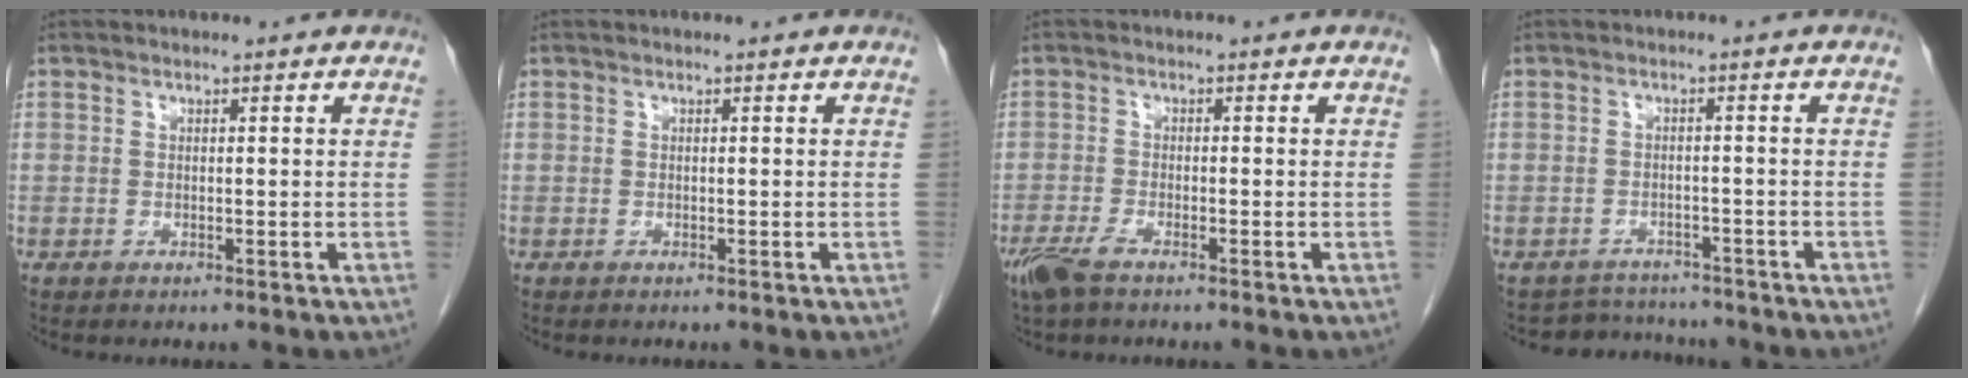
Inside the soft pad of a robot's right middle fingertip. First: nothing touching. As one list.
[{"total": 0.0}, {"total": 3.8, "force": [-2.7, 0.7, 2.6], "torque": [-0.057, -0.008, -0.055]}, {"total": 4.4, "force": [-4.1, 1.1, -0.8], "torque": [0.009, 0.014, -0.060]}]